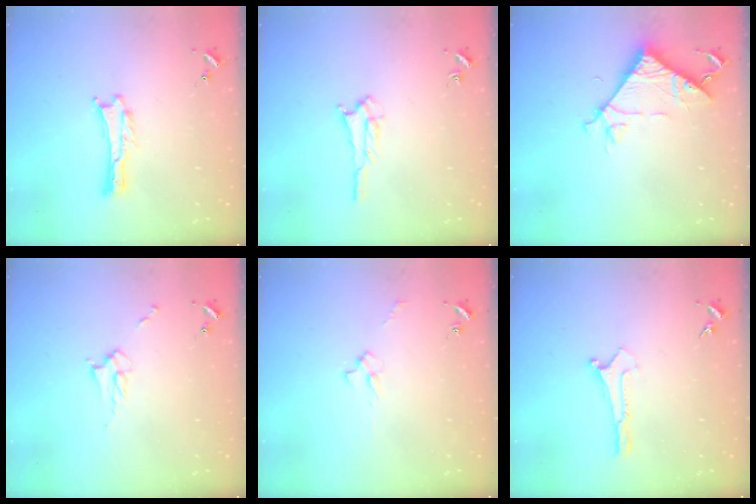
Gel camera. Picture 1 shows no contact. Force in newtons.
{"total": 1.6, "press": 1.6, "slide": 0.3}
{"total": 7.5, "press": 7.5, "slide": 0.4}
{"total": 2.9, "press": 2.9, "slide": 0.4}
{"total": 2.4, "press": 2.4, "slide": 0.4}
{"total": 0.0}